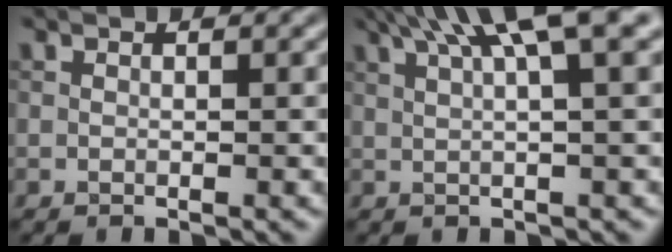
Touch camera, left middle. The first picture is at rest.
{"total": 7.3, "force": [3.6, 1.3, 6.2], "torque": [-0.073, 0.026, 0.051]}